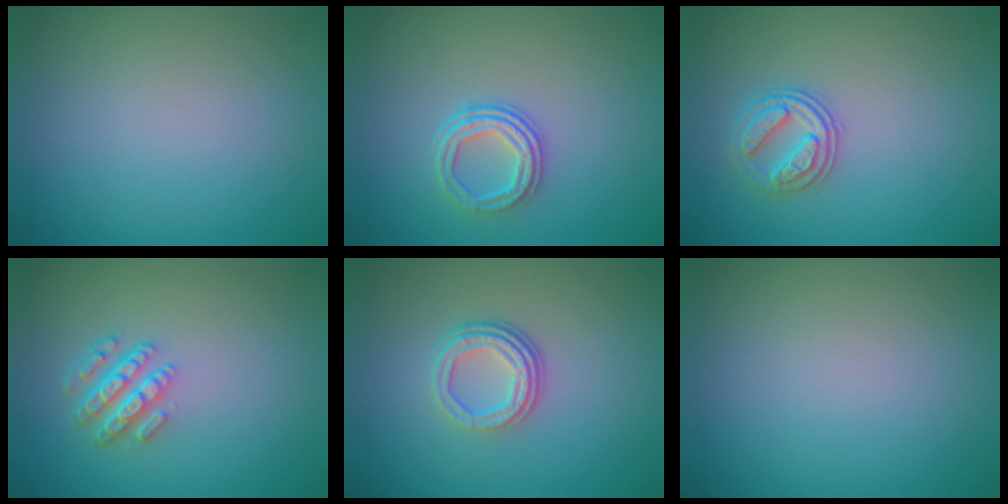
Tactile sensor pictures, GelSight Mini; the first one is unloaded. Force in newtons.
{"total": 3.0, "press": 2.3, "slide": 1.9}
{"total": 2.6, "press": 2.5, "slide": 0.7}
{"total": 4.3, "press": 3.2, "slide": 2.9}
{"total": 3.7, "press": 2.6, "slide": 2.5}
{"total": 0.0}